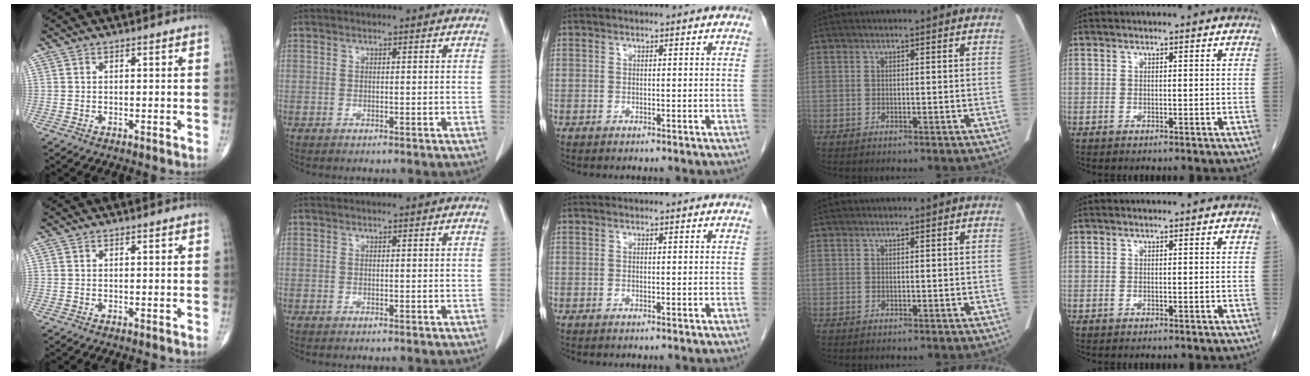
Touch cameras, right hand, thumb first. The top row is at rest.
{}